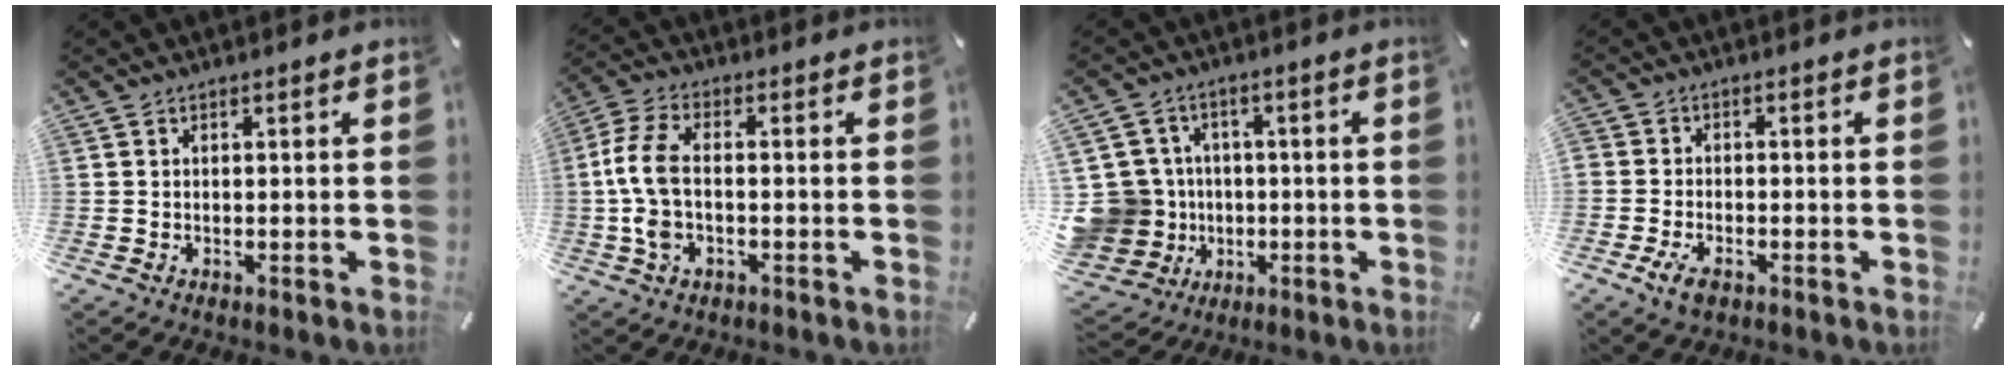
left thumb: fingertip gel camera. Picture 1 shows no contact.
{"total": 8.7, "force": [-0.9, 4.6, 7.4], "torque": [-0.165, -0.001, -0.018]}
{"total": 12.8, "force": [-1.1, 12.1, 4.0], "torque": [-0.116, 0.010, -0.016]}
{"total": 4.4, "force": [-2.4, 3.0, 2.2], "torque": [-0.053, 0.008, -0.047]}